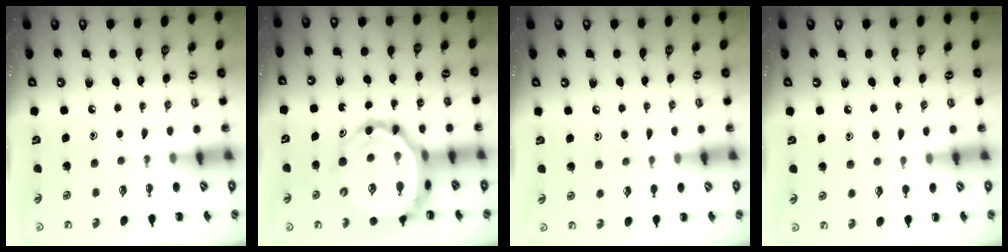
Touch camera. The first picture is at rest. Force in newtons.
{"total": 14.6, "press": 13.9, "slide": 4.2}
{"total": 6.2, "press": 5.9, "slide": 2.2}
{"total": 7.1, "press": 6.8, "slide": 2.3}